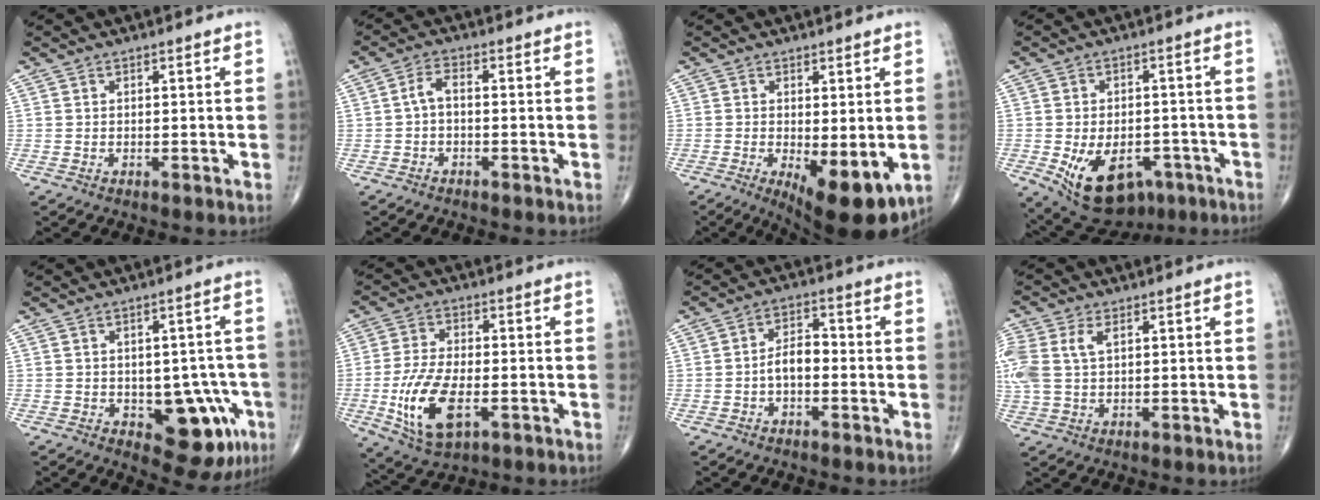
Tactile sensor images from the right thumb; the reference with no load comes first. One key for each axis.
{"total": 2.9, "fx": -0.5, "fy": 1.4, "fz": 2.5, "tx": -0.046, "ty": 0.015, "tz": -0.015}
{"total": 11.2, "fx": -3.0, "fy": 4.0, "fz": 10.0, "tx": -0.139, "ty": -0.025, "tz": -0.033}
{"total": 14.4, "fx": -6.2, "fy": 8.9, "fz": 9.5, "tx": -0.138, "ty": 0.014, "tz": -0.078}
{"total": 11.2, "fx": -3.7, "fy": 6.3, "fz": 8.5, "tx": -0.057, "ty": 0.013, "tz": -0.036}
{"total": 13.0, "fx": -3.6, "fy": 6.3, "fz": 10.8, "tx": -0.217, "ty": 0.002, "tz": -0.057}
{"total": 4.7, "fx": -1.3, "fy": 2.6, "fz": 3.8, "tx": -0.055, "ty": 0.024, "tz": -0.029}
{"total": 10.4, "fx": 2.6, "fy": 6.4, "fz": 7.8, "tx": -0.221, "ty": 0.015, "tz": 0.055}